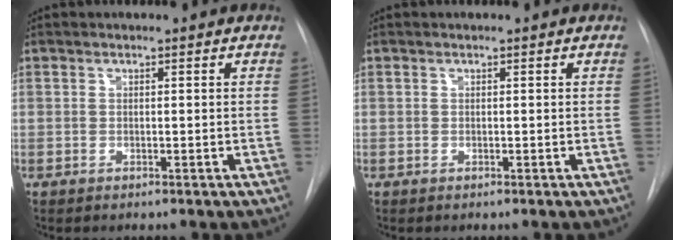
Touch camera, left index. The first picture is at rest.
{"total": 0.0}